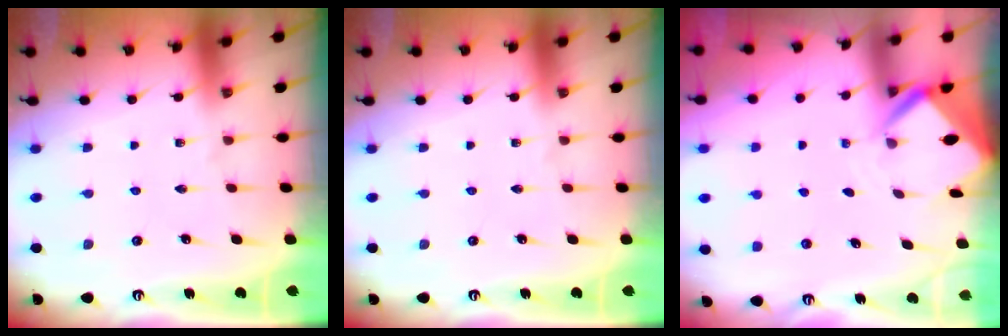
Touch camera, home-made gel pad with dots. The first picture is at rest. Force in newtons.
{"total": 0.0}
{"total": 3.2, "press": 3.2, "slide": 0.2}